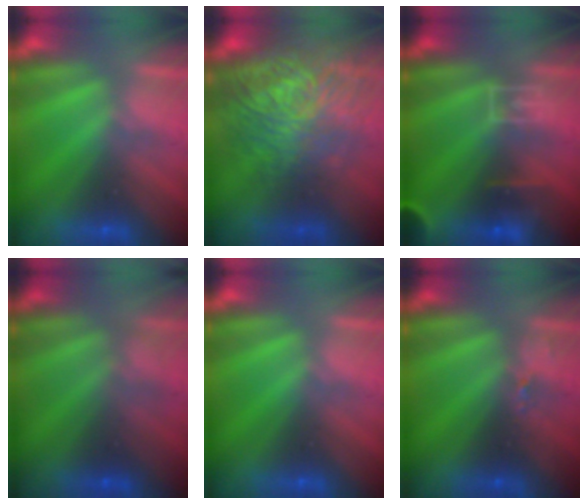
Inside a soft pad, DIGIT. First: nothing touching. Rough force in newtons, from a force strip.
{"total": 7.9}
{"total": 7.3}
{"total": 2.8}
{"total": 0.0}
{"total": 2.4}